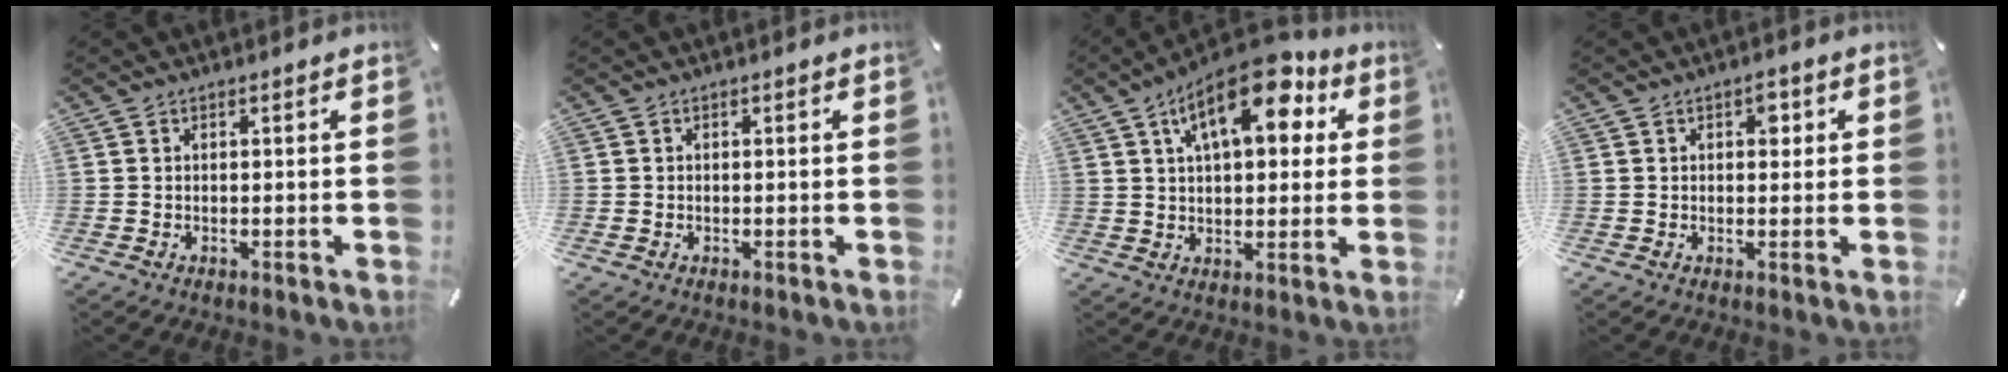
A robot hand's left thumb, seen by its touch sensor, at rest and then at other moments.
{"total": 0.6, "force": [-0.2, 0.5, 0.3], "torque": [-0.004, 0.003, -0.004]}
{"total": 16.1, "force": [7.8, 7.7, 11.8], "torque": [-0.173, -0.023, 0.128]}
{"total": 2.9, "force": [1.0, 1.8, 2.0], "torque": [-0.019, -0.001, 0.011]}